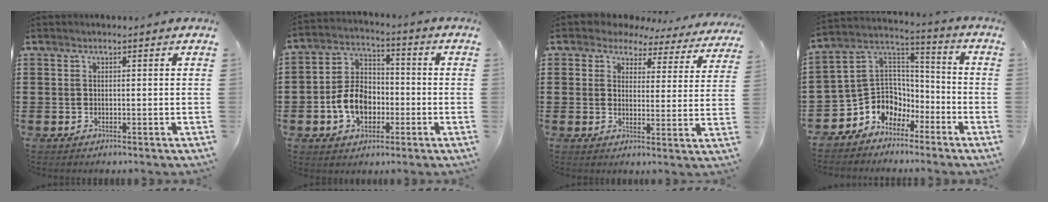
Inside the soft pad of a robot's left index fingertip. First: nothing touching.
{"total": 8.4, "force": [-2.7, 6.0, 5.2], "torque": [-0.128, 0.011, -0.057]}
{"total": 3.8, "force": [3.4, 1.7, 0.5], "torque": [-0.034, -0.018, 0.056]}
{"total": 7.4, "force": [-3.9, 6.3, 0.1], "torque": [-0.034, -0.008, -0.073]}